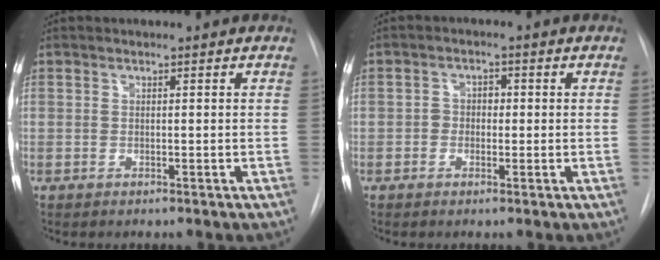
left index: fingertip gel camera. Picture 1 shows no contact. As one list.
[{"total": 2.3, "force": [-0.8, 1.8, 1.3], "torque": [-0.015, 0.009, -0.015]}]